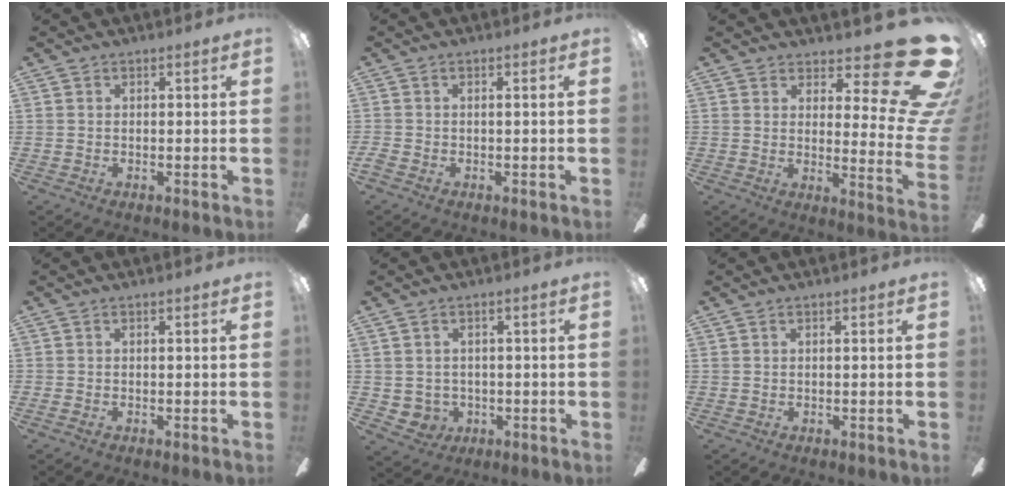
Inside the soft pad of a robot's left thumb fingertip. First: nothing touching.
{"total": 1.5, "force": [-0.5, 0.2, 1.4], "torque": [-0.025, 0.001, -0.008]}
{"total": 20.9, "force": [11.2, 7.0, 16.1], "torque": [-0.182, -0.084, 0.193]}
{"total": 0.7, "force": [-0.3, 0.0, 0.7], "torque": [-0.010, 0.000, -0.004]}
{"total": 3.2, "force": [0.5, 3.0, 1.0], "torque": [-0.034, 0.000, 0.008]}
{"total": 0.6, "force": [0.0, -0.1, 0.6], "torque": [-0.011, -0.001, 0.000]}